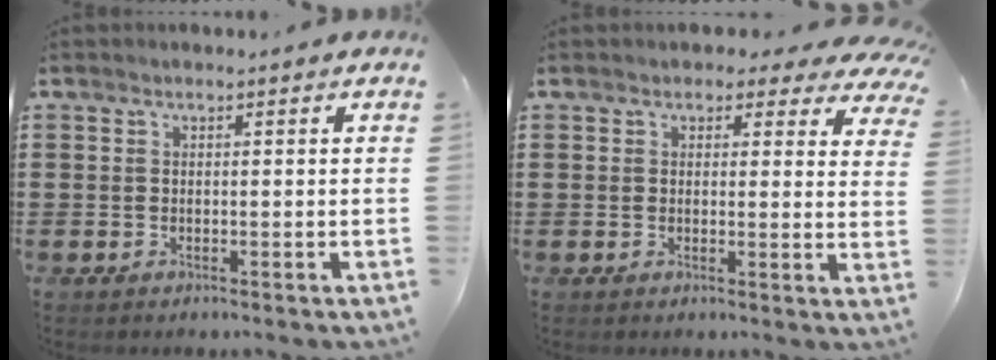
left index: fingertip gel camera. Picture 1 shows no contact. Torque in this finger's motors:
{"motor_torque": [1.70, -0.43, 0.49, 0.04]}